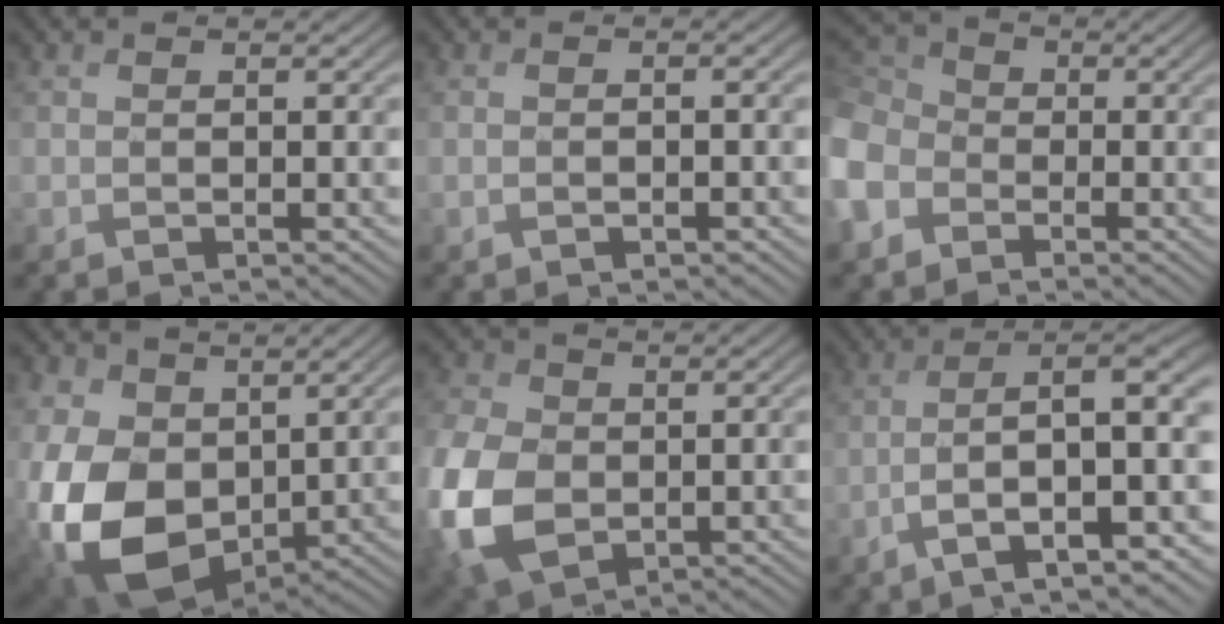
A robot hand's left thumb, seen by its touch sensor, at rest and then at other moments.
{"total": 1.3, "force": [-0.4, 0.3, 1.2], "torque": [-0.020, -0.001, -0.008]}
{"total": 8.5, "force": [-3.4, 6.7, 4.1], "torque": [-0.146, -0.009, -0.088]}
{"total": 15.5, "force": [0.7, 11.1, 10.8], "torque": [-0.288, -0.038, 0.016]}
{"total": 11.8, "force": [-1.4, 8.4, 8.2], "torque": [-0.256, -0.021, -0.026]}
{"total": 10.6, "force": [-3.4, 2.8, 9.6], "torque": [-0.160, 0.012, -0.059]}